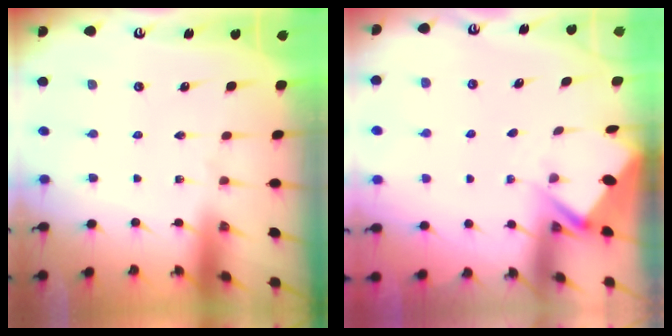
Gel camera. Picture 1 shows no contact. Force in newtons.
{"total": 2.7, "press": 2.7, "slide": 0.3}